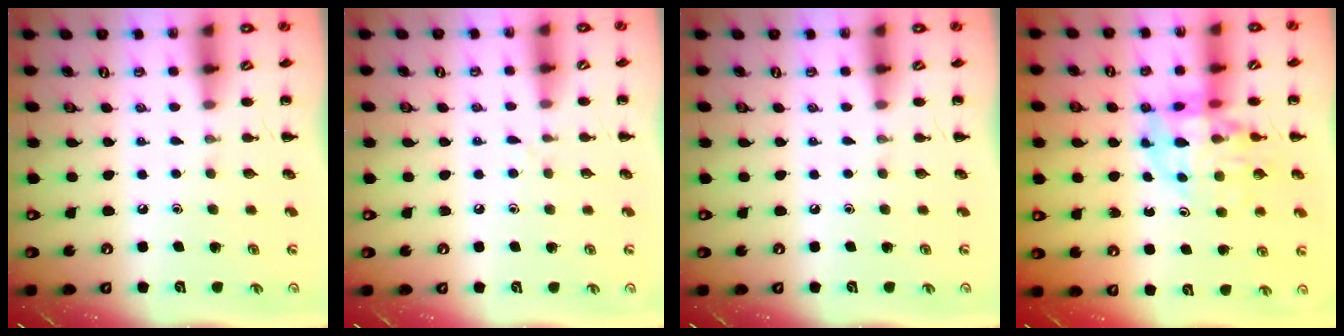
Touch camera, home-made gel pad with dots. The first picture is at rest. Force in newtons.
{"total": 3.2, "press": 2.9, "slide": 1.3}
{"total": 0.0}
{"total": 11.9, "press": 11.6, "slide": 2.8}